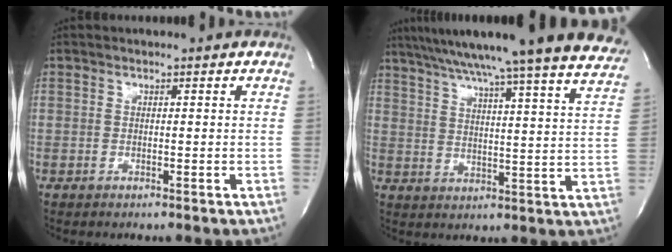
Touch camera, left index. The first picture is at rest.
{"total": 30.3, "force": [26.5, 0.1, 14.7], "torque": [-0.234, -0.048, 0.340]}